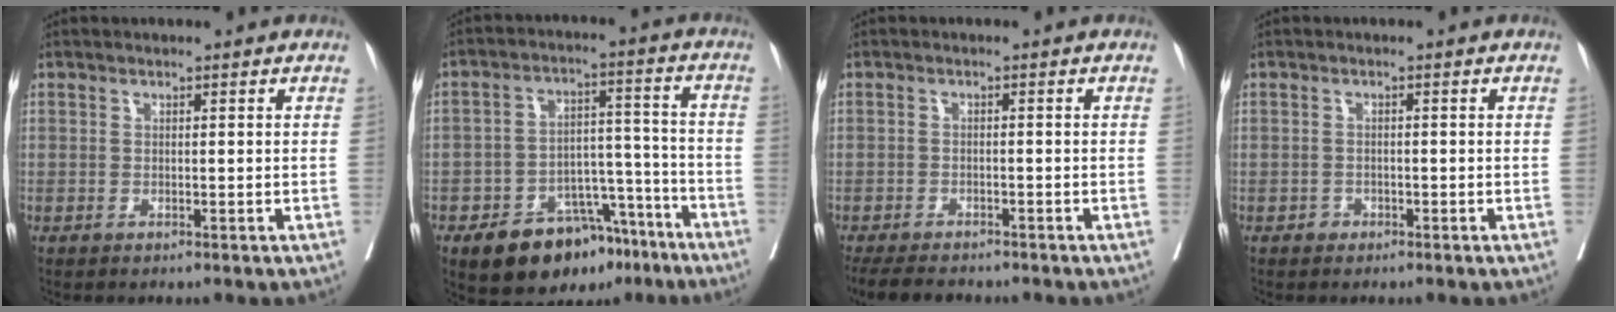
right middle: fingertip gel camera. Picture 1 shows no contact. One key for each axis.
{"total": 13.6, "fx": -9.1, "fy": 6.8, "fz": 7.5, "tx": -0.097, "ty": 0.031, "tz": -0.134}
{"total": 8.0, "fx": -6.9, "fy": 2.4, "fz": 3.2, "tx": -0.048, "ty": -0.011, "tz": -0.104}
{"total": 1.1, "fx": -0.7, "fy": 0.9, "fz": 0.1, "tx": 0.003, "ty": 0.004, "tz": -0.015}